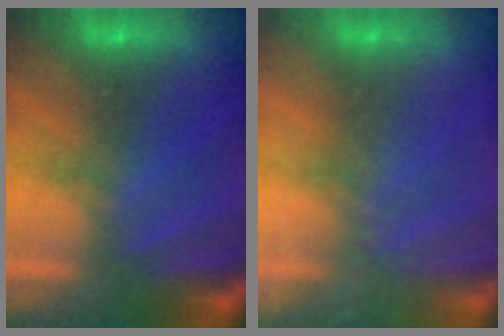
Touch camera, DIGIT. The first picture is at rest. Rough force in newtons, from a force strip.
{"total": 2.0}